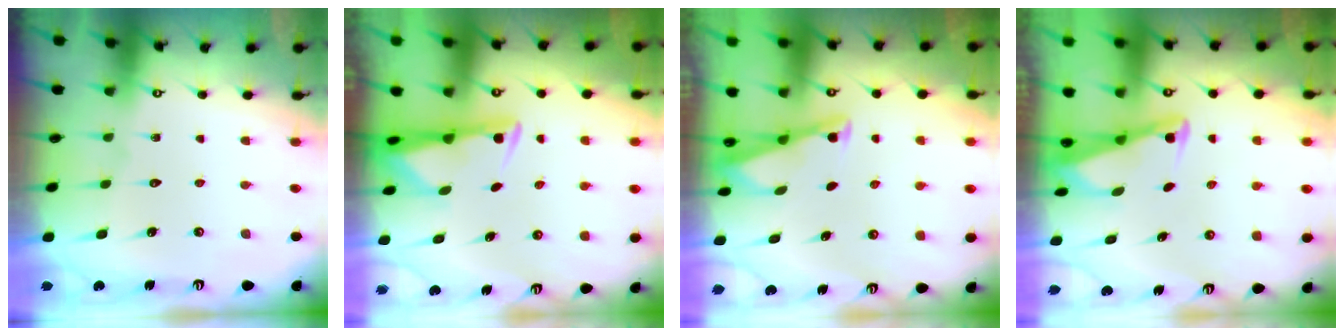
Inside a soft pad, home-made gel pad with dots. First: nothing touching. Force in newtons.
{"total": 3.0, "press": 2.9, "slide": 0.6}
{"total": 2.9, "press": 2.9, "slide": 0.3}
{"total": 2.8, "press": 2.8, "slide": 0.3}